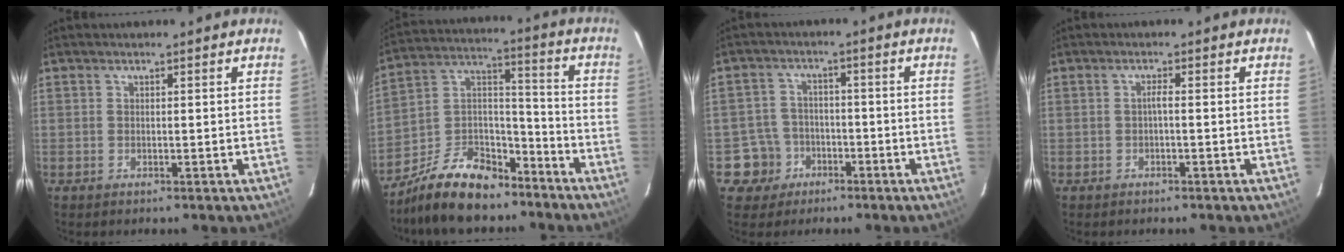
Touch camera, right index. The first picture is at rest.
{"total": 16.3, "force": [-11.6, 8.4, 7.8], "torque": [-0.167, 0.046, -0.191]}
{"total": 6.2, "force": [-2.9, 5.4, 0.2], "torque": [-0.021, 0.023, -0.049]}
{"total": 1.0, "force": [-0.4, 0.0, 0.9], "torque": [-0.017, 0.005, -0.009]}